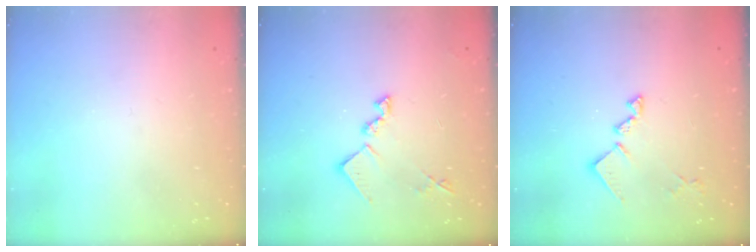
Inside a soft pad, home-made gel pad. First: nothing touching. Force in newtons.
{"total": 11.9, "press": 11.9, "slide": 0.4}
{"total": 12.1, "press": 12.1, "slide": 0.6}